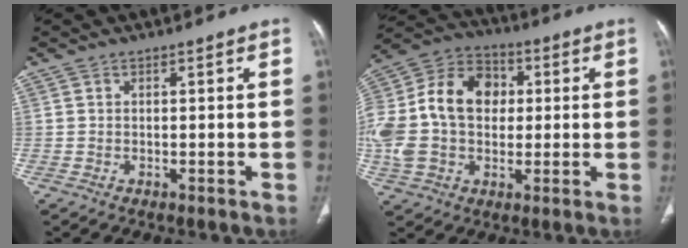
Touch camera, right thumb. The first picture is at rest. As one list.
[{"total": 21.3, "force": [1.1, 15.6, 14.5], "torque": [-0.305, 0.035, 0.022]}]